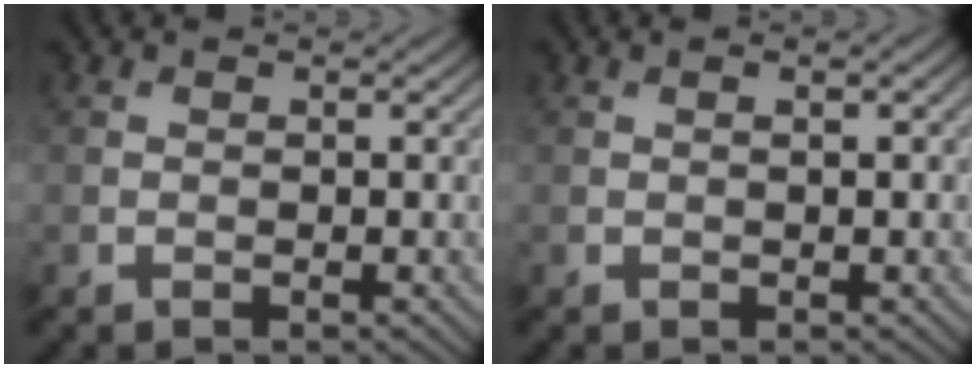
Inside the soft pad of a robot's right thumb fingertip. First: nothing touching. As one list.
[{"total": 1.3, "force": [0.2, 0.2, 1.3], "torque": [-0.023, 0.006, 0.003]}]